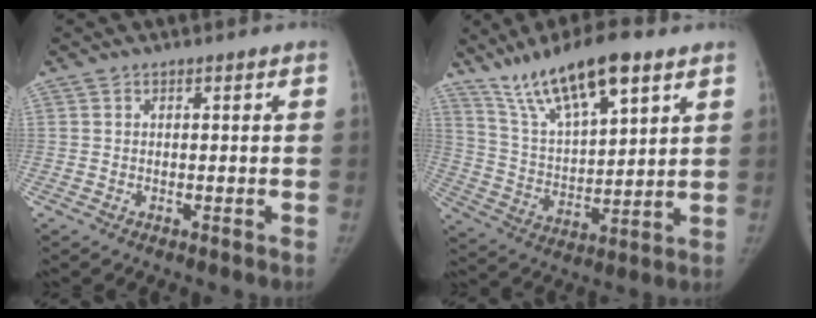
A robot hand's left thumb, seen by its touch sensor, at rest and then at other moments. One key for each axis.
{"total": 16.8, "fx": 10.9, "fy": 5.1, "fz": 11.7, "tx": -0.185, "ty": -0.042, "tz": 0.206}